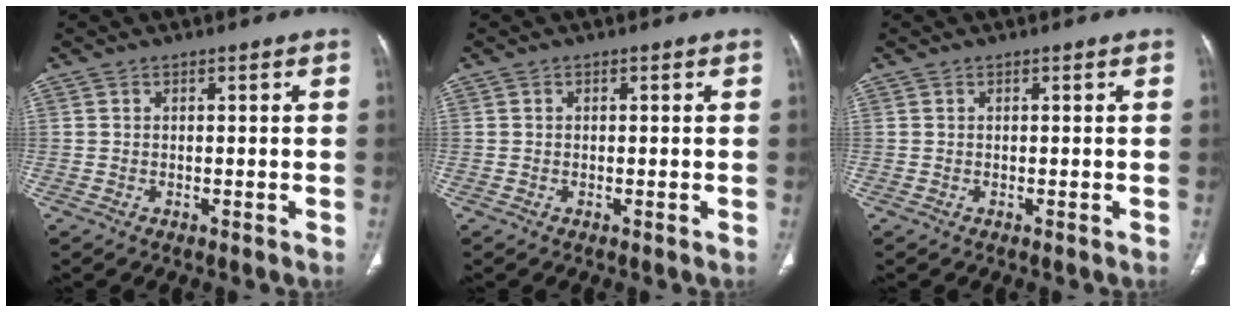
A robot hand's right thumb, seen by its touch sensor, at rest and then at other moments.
{"total": 0.0}
{"total": 0.0}